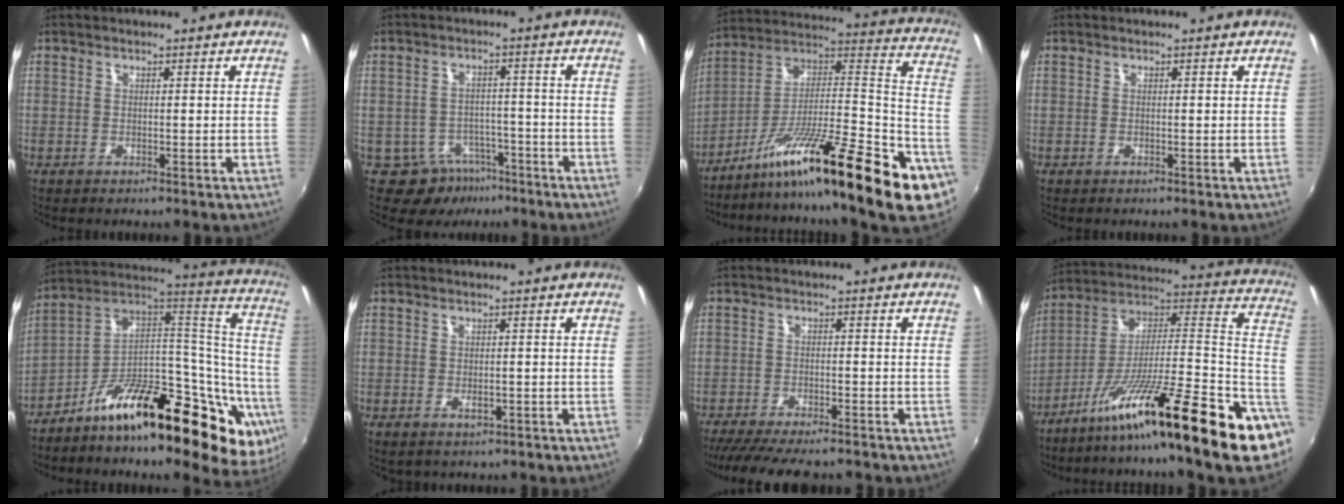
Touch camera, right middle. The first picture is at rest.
{"total": 6.2, "force": [-4.1, 4.5, 1.2], "torque": [-0.021, 0.018, -0.048]}
{"total": 29.0, "force": [-15.3, 4.1, 24.3], "torque": [-0.315, -0.008, -0.254]}
{"total": 0.0}
{"total": 28.1, "force": [-15.0, 9.9, 21.7], "torque": [-0.261, 0.027, -0.238]}
{"total": 1.4, "force": [-0.3, 0.9, 1.0], "torque": [-0.013, -0.004, -0.002]}
{"total": 11.8, "force": [-10.1, 1.8, 5.7], "torque": [-0.120, -0.035, -0.159]}
{"total": 26.3, "force": [-11.7, 2.0, 23.5], "torque": [-0.319, -0.012, -0.200]}